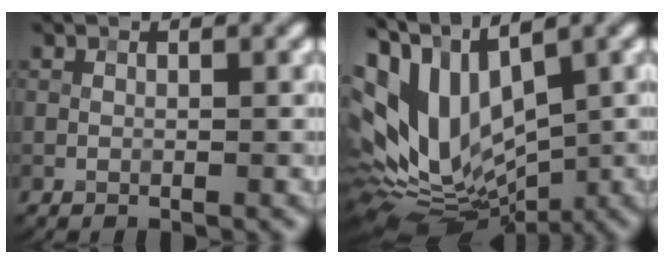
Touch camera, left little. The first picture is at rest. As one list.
[{"total": 13.3, "force": [2.1, 7.8, 10.5], "torque": [-0.233, -0.008, 0.046]}]